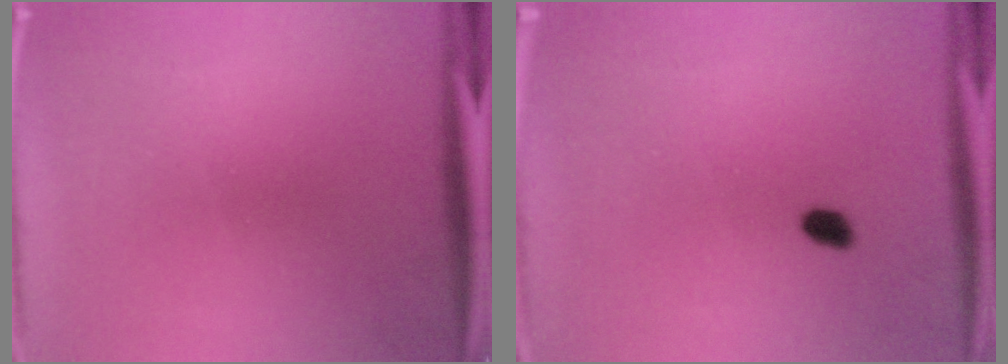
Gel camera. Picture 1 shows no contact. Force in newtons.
{"total": 1.4}